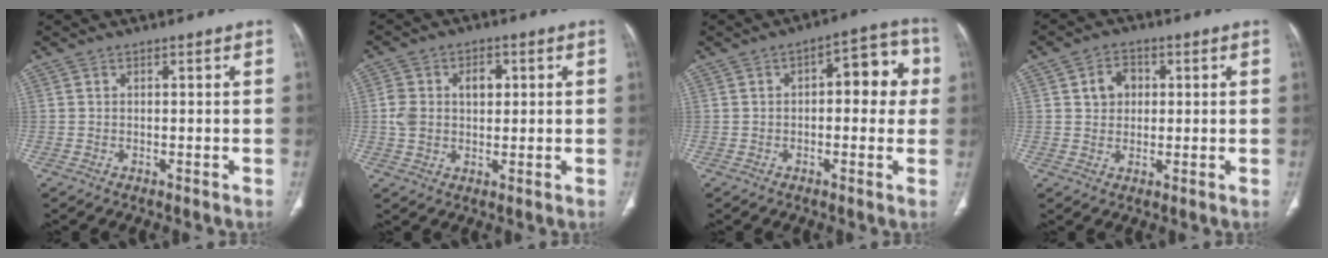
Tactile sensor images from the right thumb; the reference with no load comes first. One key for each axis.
{"total": 7.4, "fx": 1.2, "fy": 5.3, "fz": 5.0, "tx": -0.077, "ty": 0.012, "tz": 0.024}
{"total": 10.0, "fx": 1.2, "fy": 5.0, "fz": 8.6, "tx": -0.070, "ty": 0.030, "tz": 0.008}
{"total": 4.9, "fx": 1.2, "fy": 4.0, "fz": 2.6, "tx": -0.023, "ty": 0.003, "tz": 0.018}